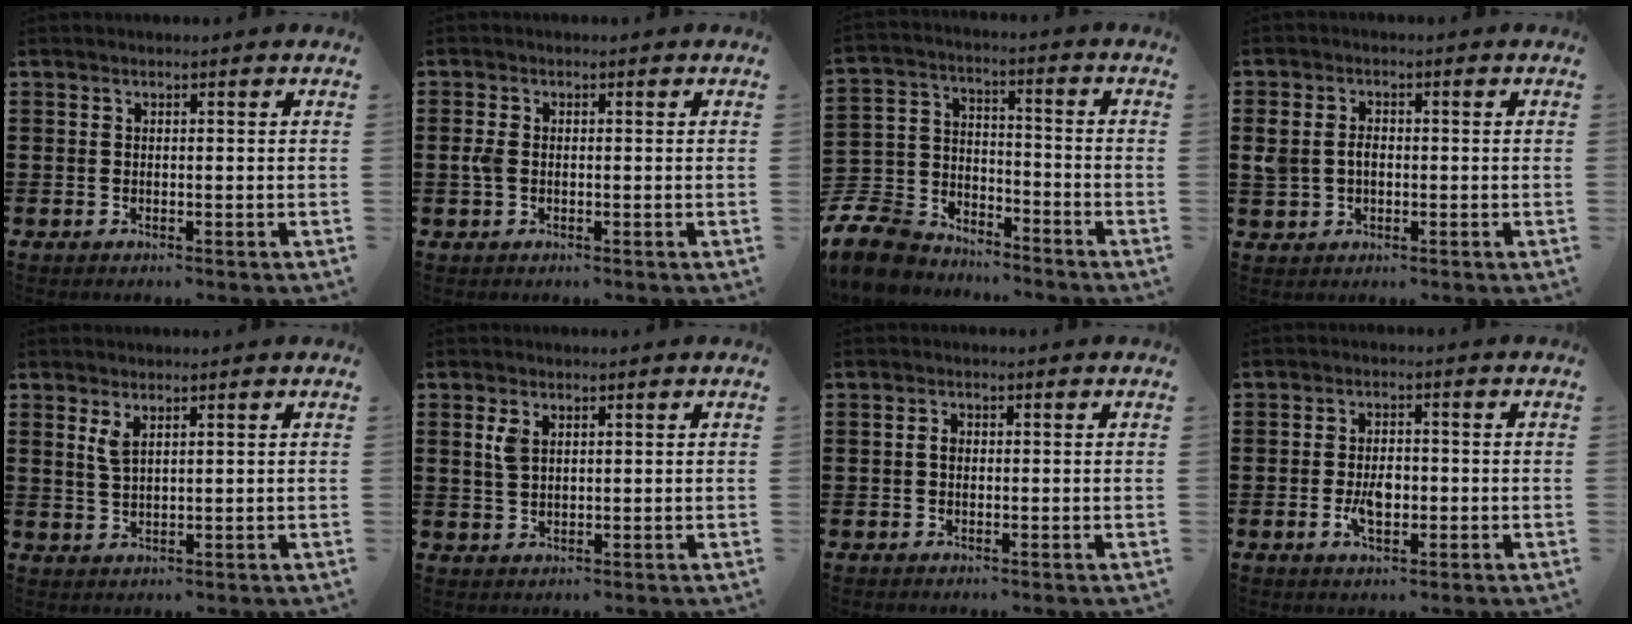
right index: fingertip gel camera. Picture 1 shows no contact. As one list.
[{"total": 1.8, "force": [-0.1, 1.2, 1.4], "torque": [-0.042, 0.000, -0.008]}, {"total": 9.3, "force": [-8.5, 3.3, 1.8], "torque": [-0.070, 0.014, -0.175]}, {"total": 2.8, "force": [-0.1, 2.2, 1.7], "torque": [-0.044, 0.007, -0.006]}, {"total": 2.6, "force": [1.4, 0.9, 2.0], "torque": [-0.043, 0.003, 0.025]}, {"total": 2.5, "force": [1.0, 1.4, 1.9], "torque": [-0.043, 0.005, 0.017]}, {"total": 1.4, "force": [-0.1, 0.8, 1.1], "torque": [-0.021, 0.004, -0.002]}, {"total": 4.2, "force": [-0.9, 2.4, 3.3], "torque": [-0.066, 0.004, -0.017]}]